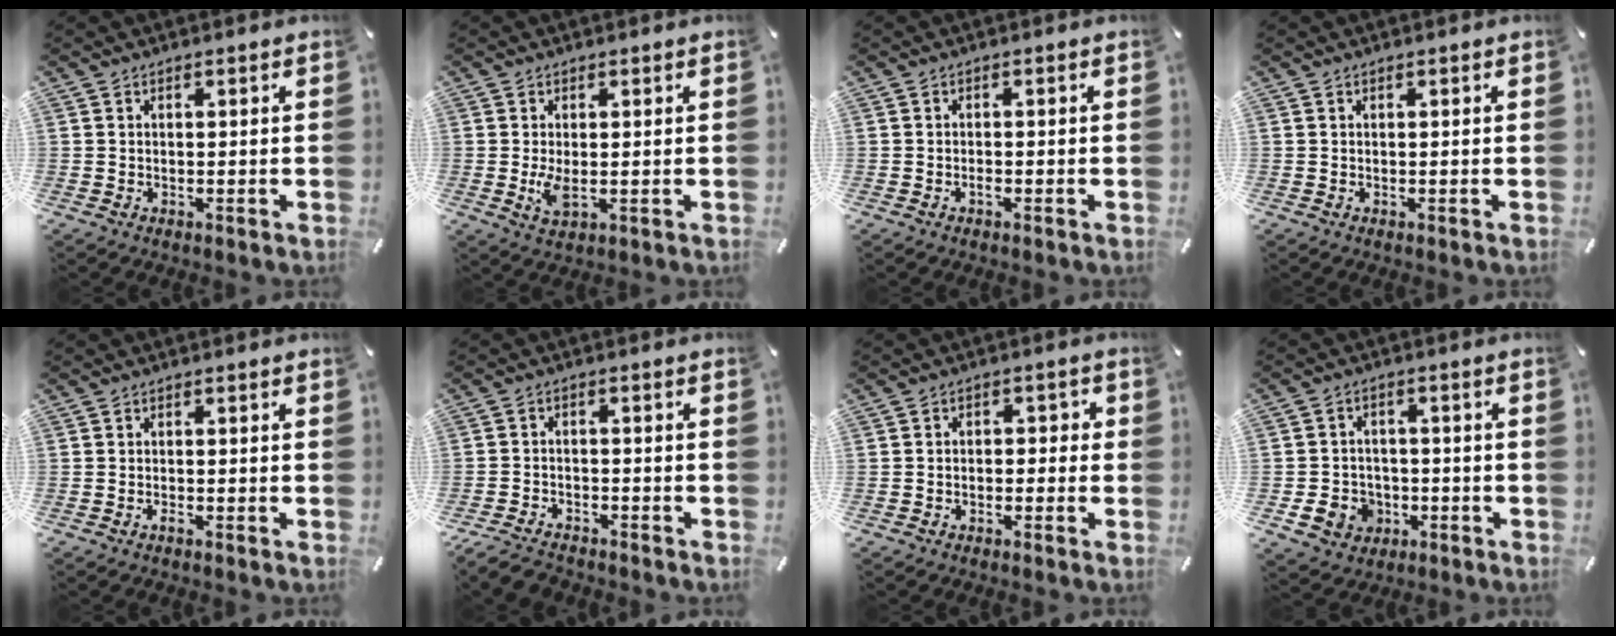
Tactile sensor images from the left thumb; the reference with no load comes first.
{"total": 4.7, "force": [-0.1, 2.2, 4.1], "torque": [-0.092, -0.009, -0.007]}
{"total": 0.9, "force": [-0.6, 0.4, 0.6], "torque": [-0.013, 0.000, -0.012]}
{"total": 0.0}
{"total": 0.9, "force": [-0.7, 0.2, 0.5], "torque": [-0.013, -0.002, -0.013]}
{"total": 4.6, "force": [-4.1, 1.8, 1.3], "torque": [-0.031, 0.019, -0.081]}
{"total": 2.9, "force": [-2.1, 1.7, 1.0], "torque": [-0.019, 0.015, -0.043]}
{"total": 7.0, "force": [-2.0, 6.3, 2.1], "torque": [-0.042, 0.009, -0.037]}